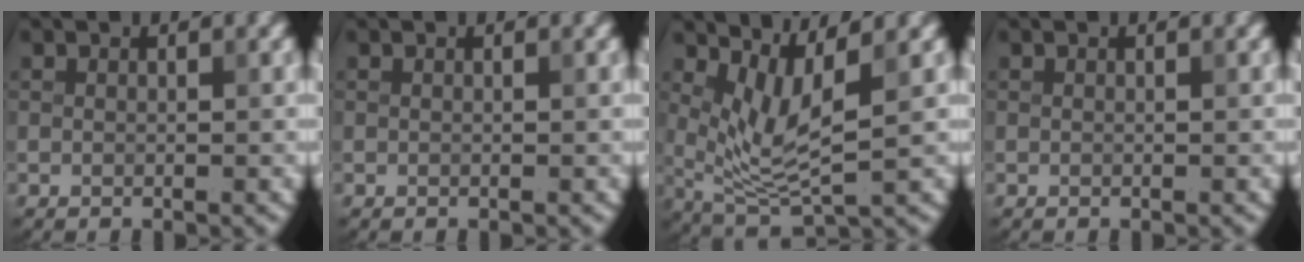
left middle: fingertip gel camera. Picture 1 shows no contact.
{"total": 0.0}
{"total": 4.6, "force": [1.8, 1.2, 4.0], "torque": [-0.089, -0.014, 0.042]}
{"total": 0.0}